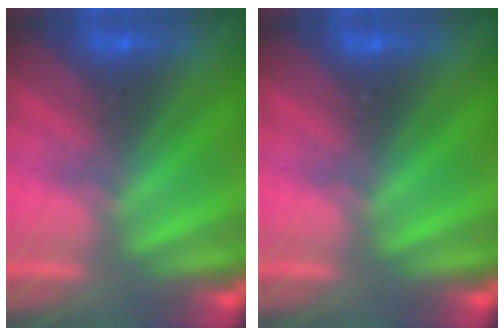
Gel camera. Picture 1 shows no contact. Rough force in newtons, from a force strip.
{"total": 0.0}